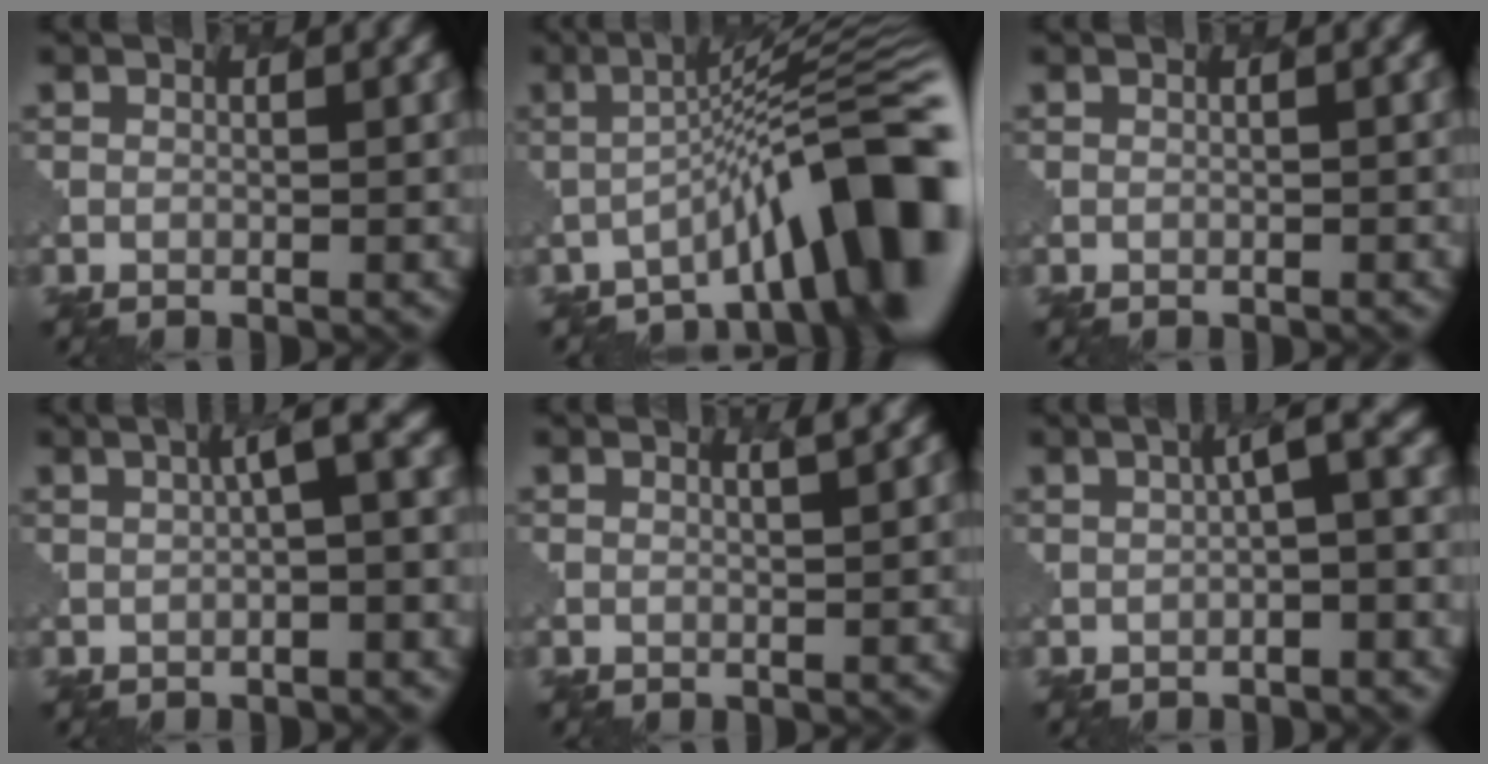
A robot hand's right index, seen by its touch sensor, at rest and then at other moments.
{"total": 10.3, "force": [-5.2, 2.0, 8.7], "torque": [-0.101, 0.019, -0.081]}
{"total": 0.0}
{"total": 3.6, "force": [0.3, 0.7, 3.5], "torque": [-0.045, 0.016, 0.001]}
{"total": 1.2, "force": [0.8, 0.3, 0.9], "torque": [-0.009, -0.001, 0.009]}
{"total": 3.7, "force": [0.0, 0.8, 3.6], "torque": [-0.049, 0.016, -0.005]}